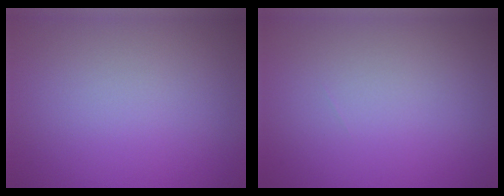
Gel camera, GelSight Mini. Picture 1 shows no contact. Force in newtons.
{"total": 0.0}